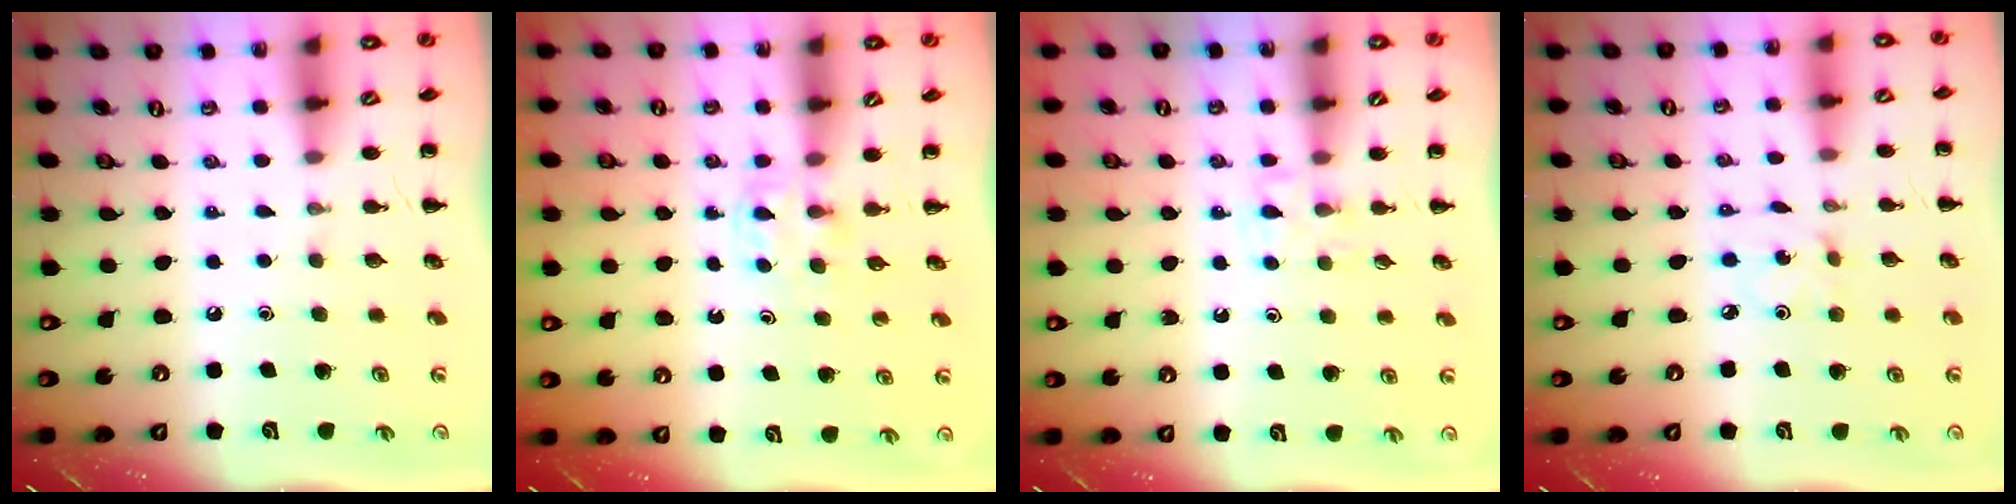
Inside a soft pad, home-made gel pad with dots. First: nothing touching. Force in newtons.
{"total": 3.0, "press": 2.8, "slide": 1.0}
{"total": 4.4, "press": 4.1, "slide": 1.5}
{"total": 1.0, "press": 0.9, "slide": 0.3}